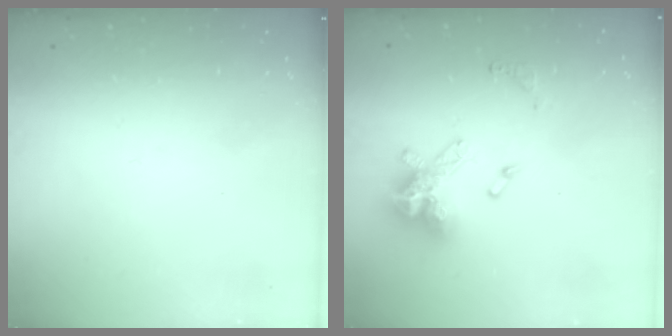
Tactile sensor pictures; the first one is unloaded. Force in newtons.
{"total": 13.4, "press": 13.4, "slide": 1.3}